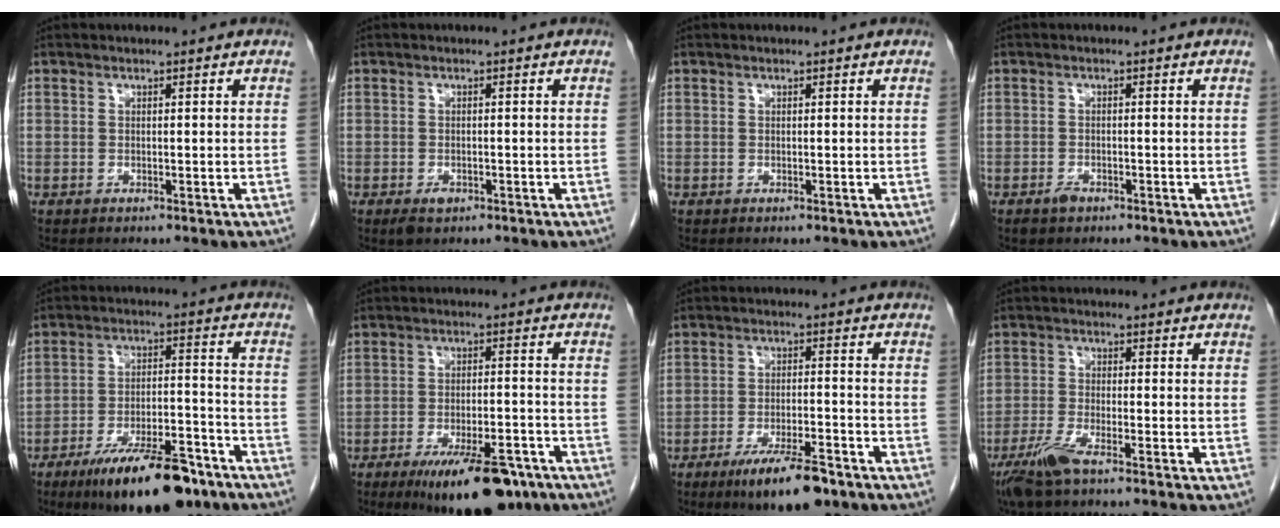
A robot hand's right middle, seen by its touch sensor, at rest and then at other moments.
{"total": 1.8, "force": [-1.0, 1.0, 1.1], "torque": [-0.021, 0.000, -0.010]}
{"total": 0.0}
{"total": 1.5, "force": [-1.1, 0.8, 0.7], "torque": [-0.016, 0.000, -0.016]}
{"total": 16.1, "force": [-11.4, 4.2, 10.5], "torque": [-0.157, -0.001, -0.184]}
{"total": 13.6, "force": [-9.2, 4.0, 9.2], "torque": [-0.128, -0.009, -0.138]}
{"total": 9.9, "force": [-6.7, 2.0, 6.9], "torque": [-0.118, -0.015, -0.108]}
{"total": 5.3, "force": [-3.9, 0.1, 3.6], "torque": [-0.077, -0.014, -0.080]}